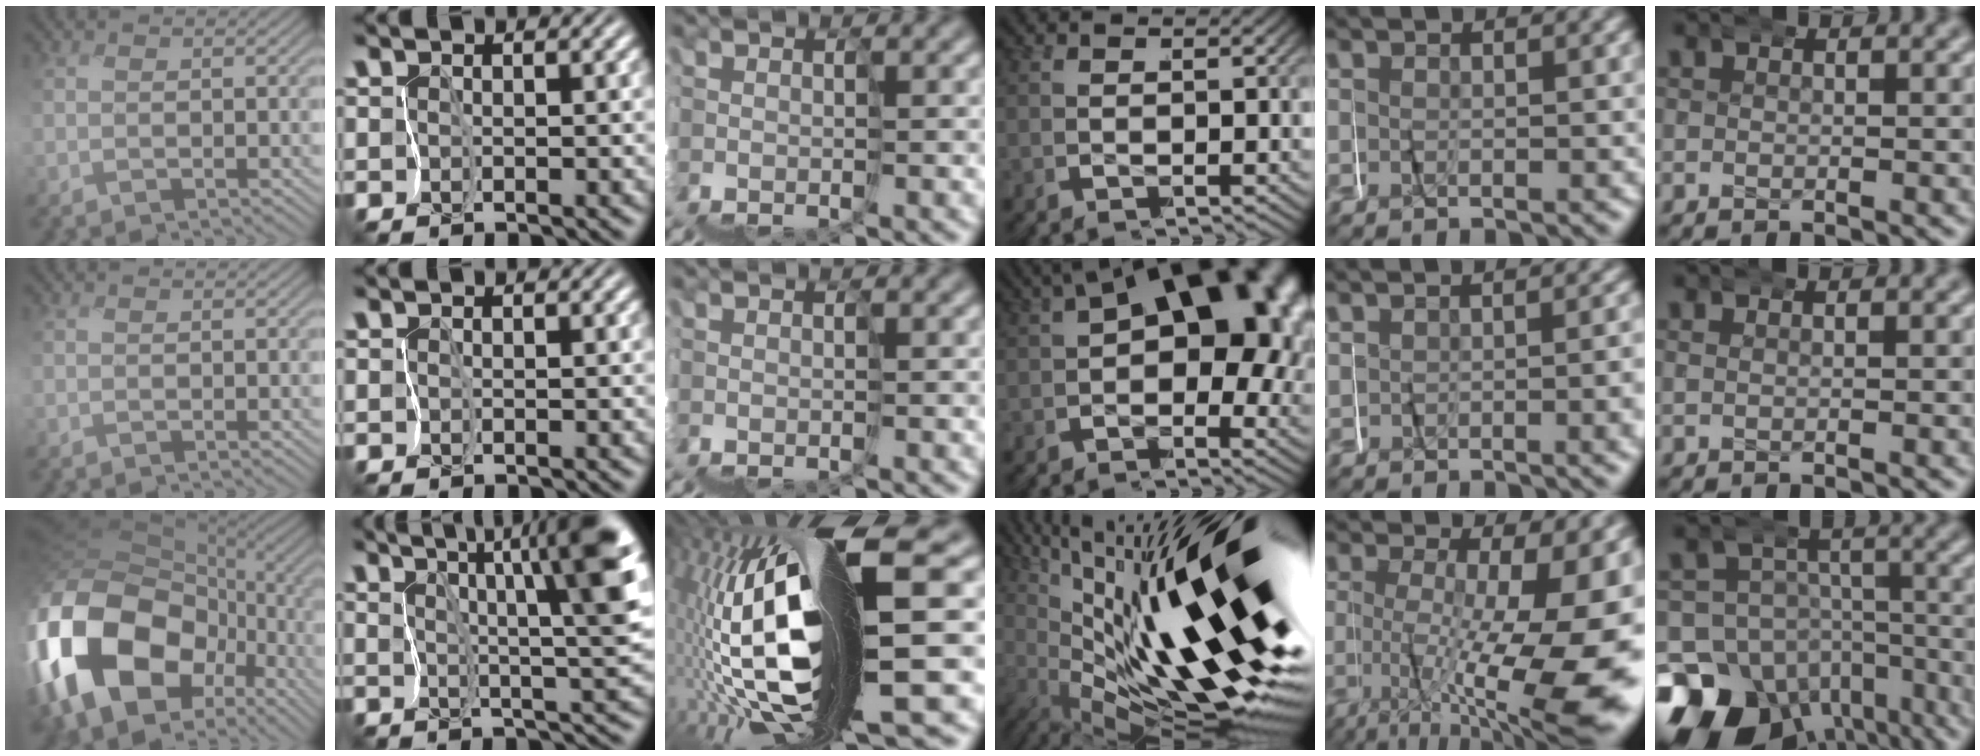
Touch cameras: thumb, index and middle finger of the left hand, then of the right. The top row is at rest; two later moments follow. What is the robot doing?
{"motion": "wrap", "object": "masking tape"}